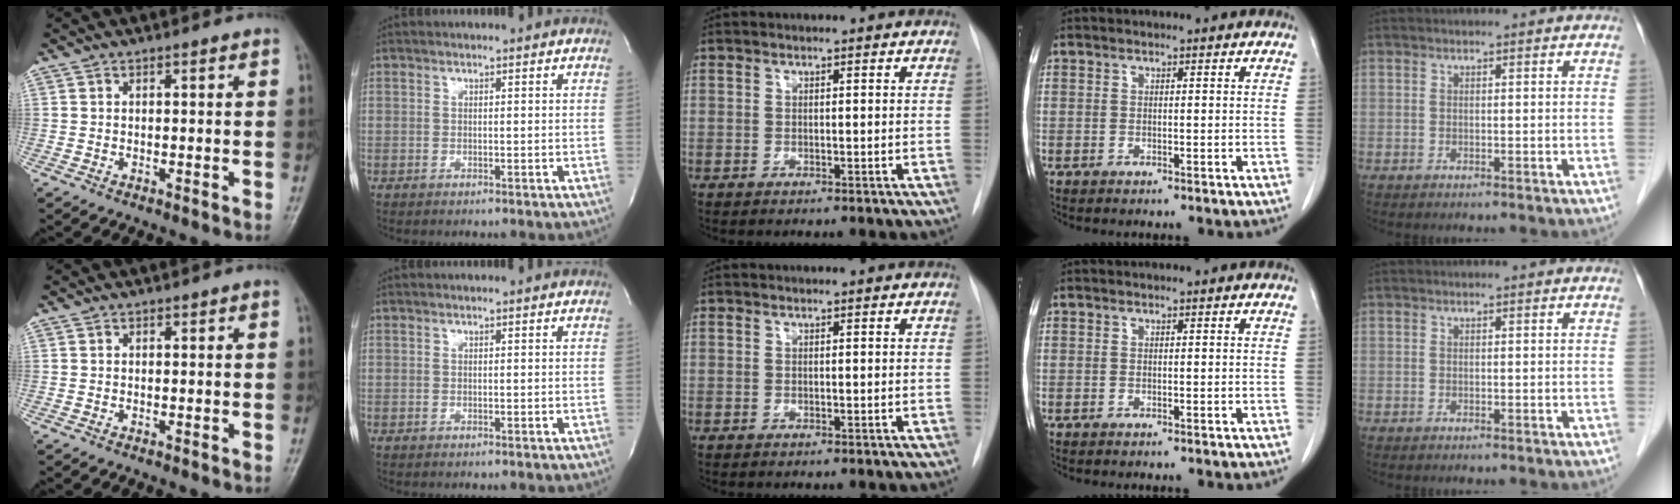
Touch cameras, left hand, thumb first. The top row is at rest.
{}